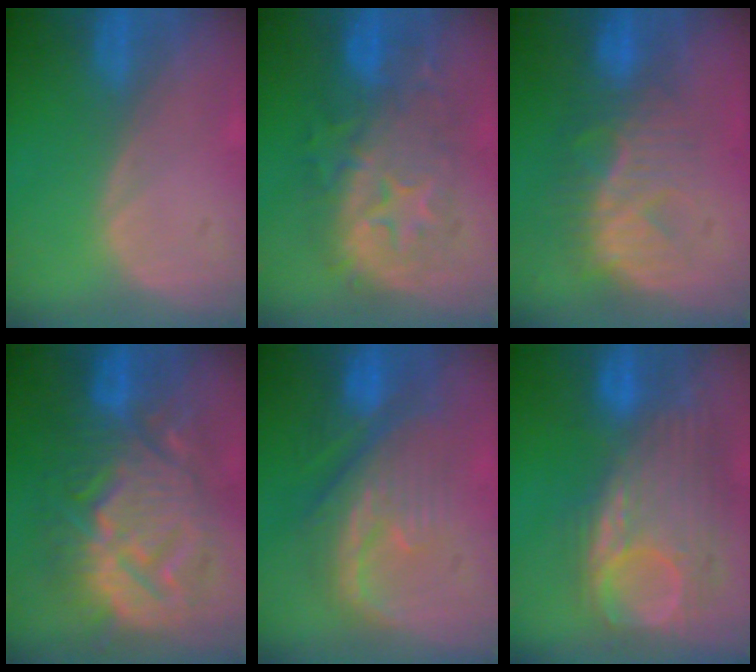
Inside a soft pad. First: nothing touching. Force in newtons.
{"total": 9.6, "press": 9.6, "slide": 0.5}
{"total": 8.0, "press": 7.9, "slide": 1.3}
{"total": 13.9, "press": 13.8, "slide": 1.3}
{"total": 9.0, "press": 8.7, "slide": 2.0}
{"total": 11.7, "press": 10.3, "slide": 5.5}